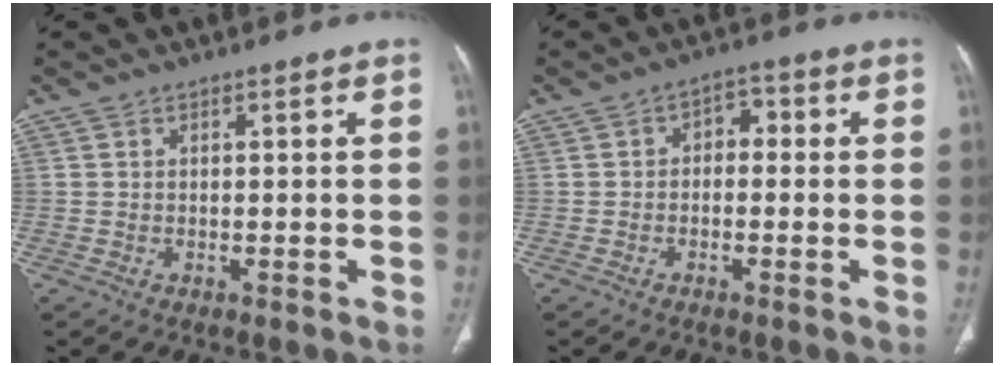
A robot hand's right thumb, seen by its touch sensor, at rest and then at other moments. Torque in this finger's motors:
{"motor_torque": [-0.31, 0.41, 0.23, 0.40, 0.02]}